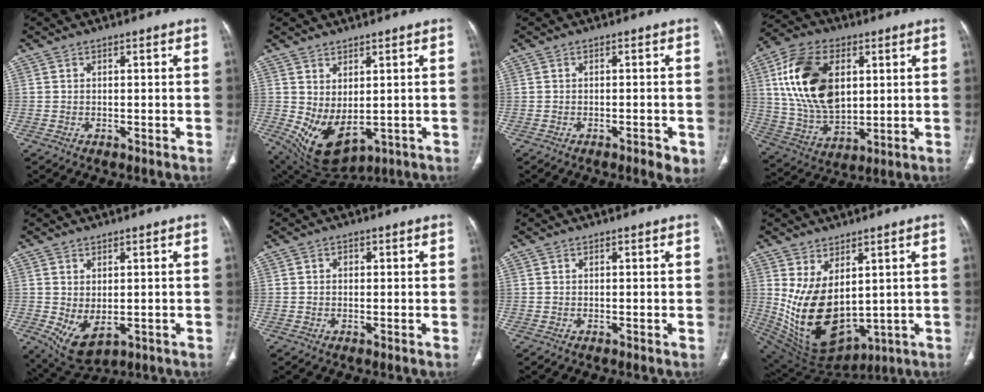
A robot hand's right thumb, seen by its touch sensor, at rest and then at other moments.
{"total": 10.3, "force": [-0.9, 5.5, 8.6], "torque": [-0.147, -0.010, 0.020]}
{"total": 3.1, "force": [-1.4, 1.1, 2.6], "torque": [-0.034, 0.003, -0.014]}
{"total": 19.1, "force": [5.7, 10.2, 15.1], "torque": [-0.295, -0.017, 0.115]}
{"total": 6.9, "force": [-1.2, 3.8, 5.6], "torque": [-0.095, -0.006, 0.003]}
{"total": 1.0, "force": [0.2, 0.9, 0.5], "torque": [-0.001, 0.003, 0.001]}
{"total": 0.0}
{"total": 16.3, "force": [1.9, 9.5, 13.1], "torque": [-0.228, -0.033, 0.078]}